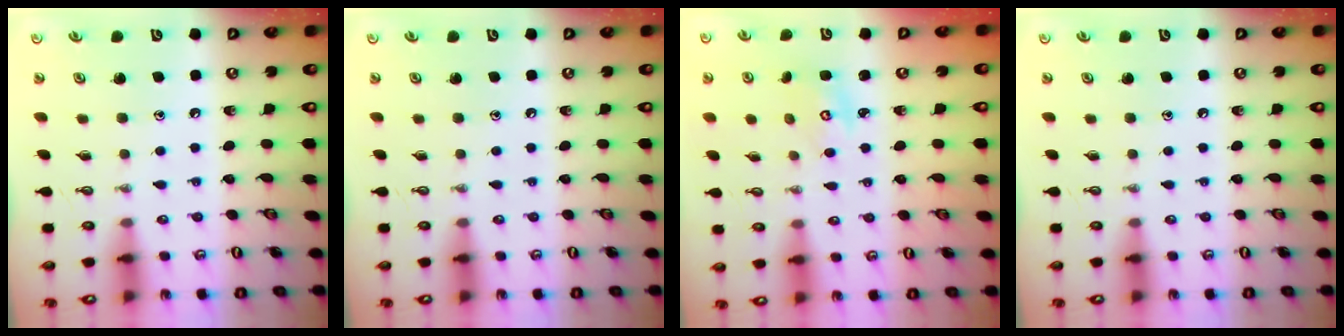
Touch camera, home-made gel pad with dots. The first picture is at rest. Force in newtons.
{"total": 0.0}
{"total": 3.8, "press": 3.8, "slide": 0.5}
{"total": 0.0}